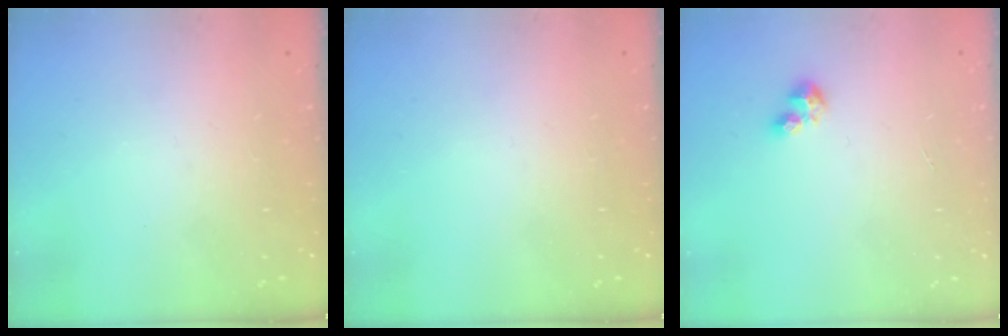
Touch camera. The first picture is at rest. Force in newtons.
{"total": 0.0}
{"total": 3.2, "press": 3.2, "slide": 0.4}